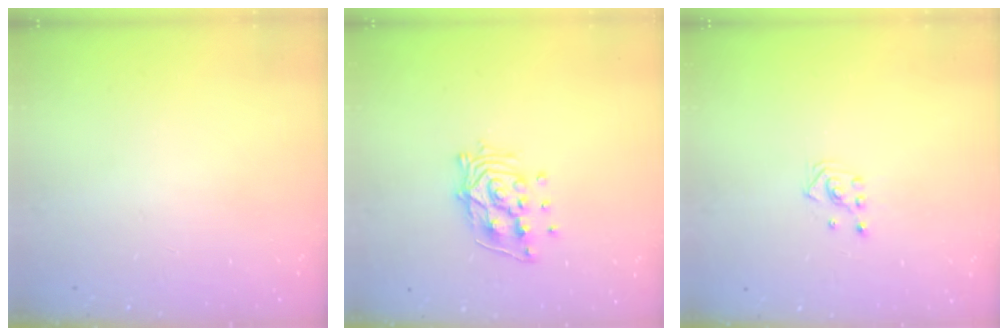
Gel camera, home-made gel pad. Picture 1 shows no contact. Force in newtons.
{"total": 11.7, "press": 11.6, "slide": 1.3}
{"total": 2.8, "press": 2.8, "slide": 0.3}